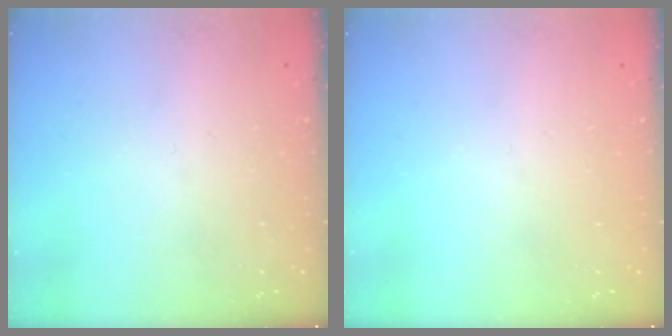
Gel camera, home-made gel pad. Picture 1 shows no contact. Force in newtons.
{"total": 0.0}